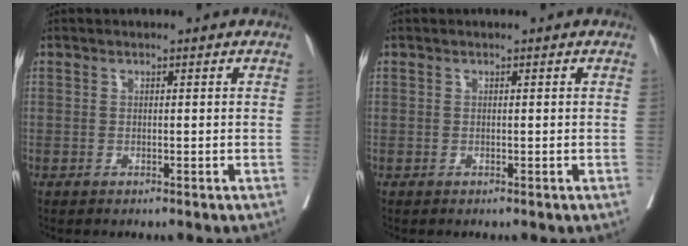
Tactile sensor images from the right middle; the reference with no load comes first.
{"total": 0.0}